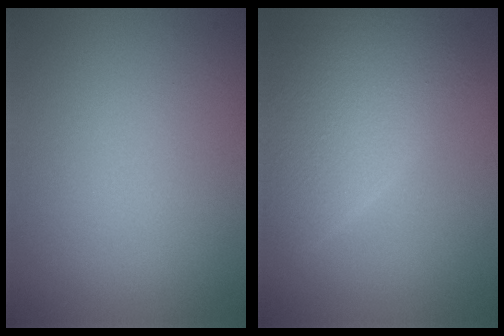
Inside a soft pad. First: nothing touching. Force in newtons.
{"total": 6.0, "press": 6.0, "slide": 0.1}